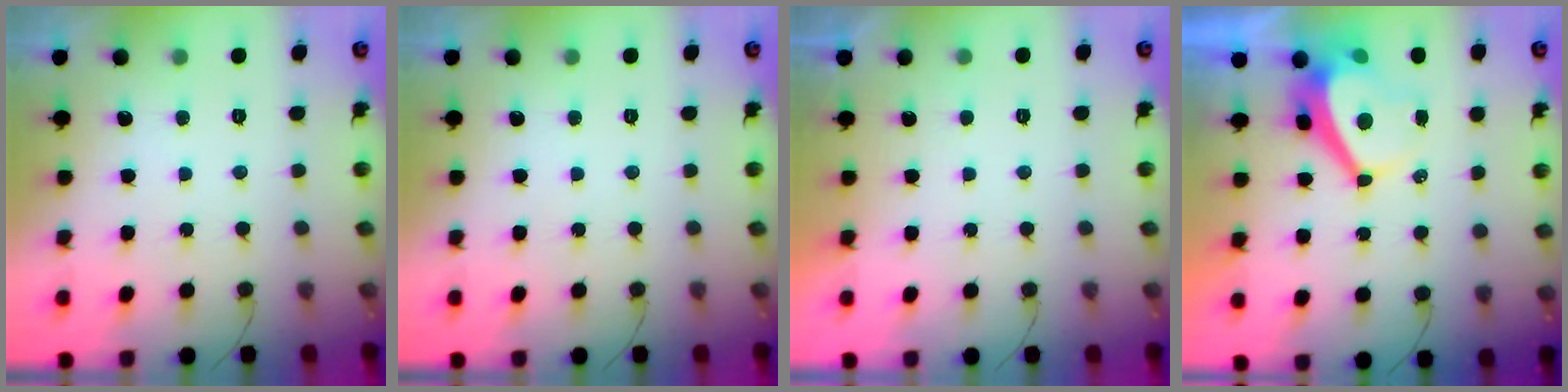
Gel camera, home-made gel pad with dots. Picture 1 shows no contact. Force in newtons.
{"total": 0.0}
{"total": 2.0, "press": 2.0, "slide": 0.6}
{"total": 6.3, "press": 6.3, "slide": 0.7}